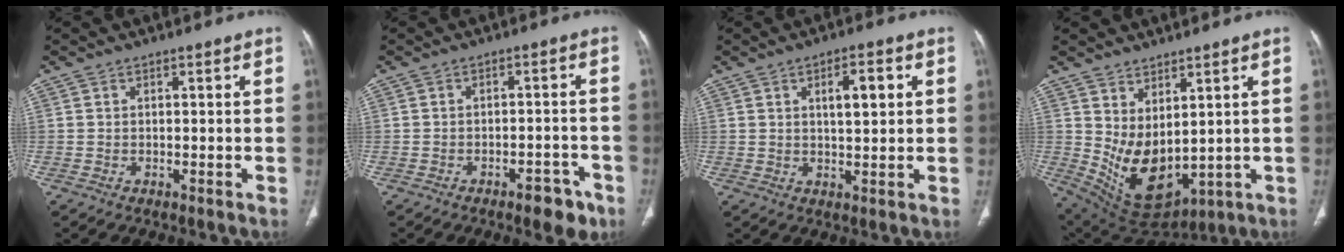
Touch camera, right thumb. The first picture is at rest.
{"total": 5.6, "force": [-3.6, 2.4, 3.6], "torque": [-0.028, 0.021, -0.042]}
{"total": 5.7, "force": [1.8, 2.1, 5.0], "torque": [-0.071, -0.005, 0.030]}
{"total": 11.7, "force": [2.4, 6.6, 9.4], "torque": [-0.156, -0.036, 0.079]}